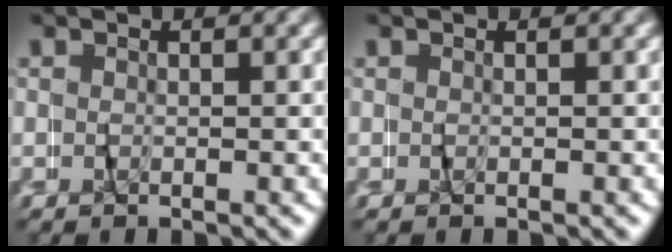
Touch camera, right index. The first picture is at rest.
{"total": 0.0}